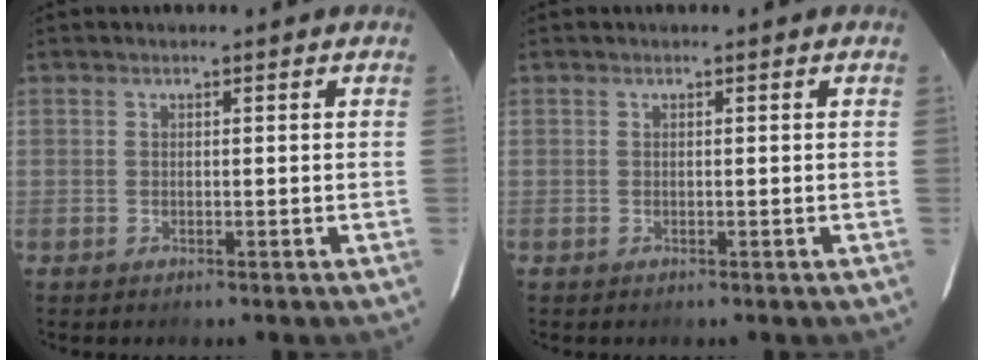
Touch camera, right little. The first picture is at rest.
{"total": 0.0}